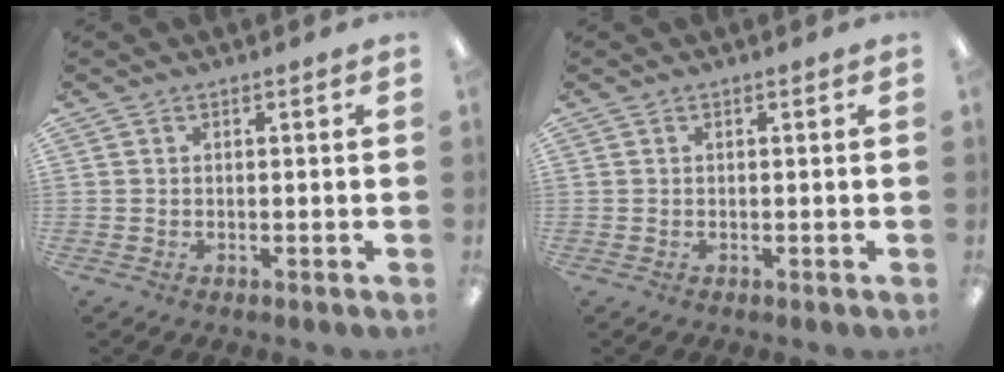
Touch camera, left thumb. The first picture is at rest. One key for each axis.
{"total": 0.0}